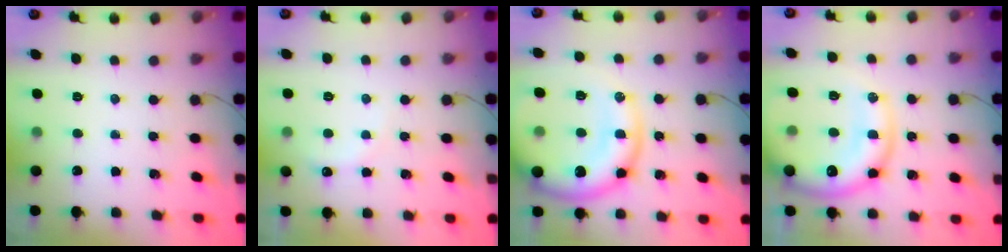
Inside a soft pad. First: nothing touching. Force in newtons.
{"total": 3.0, "press": 2.9, "slide": 0.8}
{"total": 19.2, "press": 18.9, "slide": 3.5}
{"total": 18.9, "press": 18.5, "slide": 3.6}